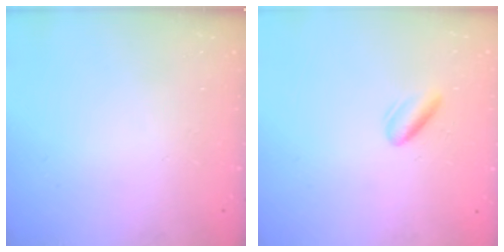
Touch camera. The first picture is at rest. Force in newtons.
{"total": 2.0, "press": 1.8, "slide": 0.9}